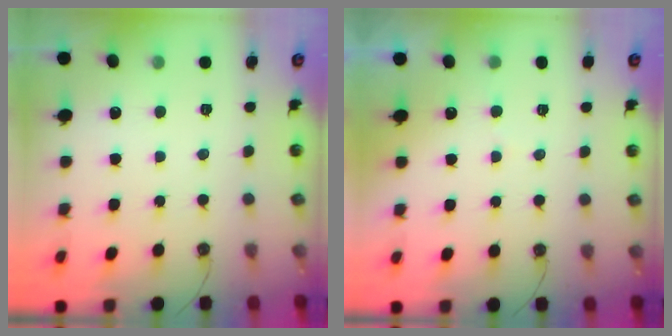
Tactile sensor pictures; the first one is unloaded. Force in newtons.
{"total": 2.8, "press": 2.7, "slide": 0.3}